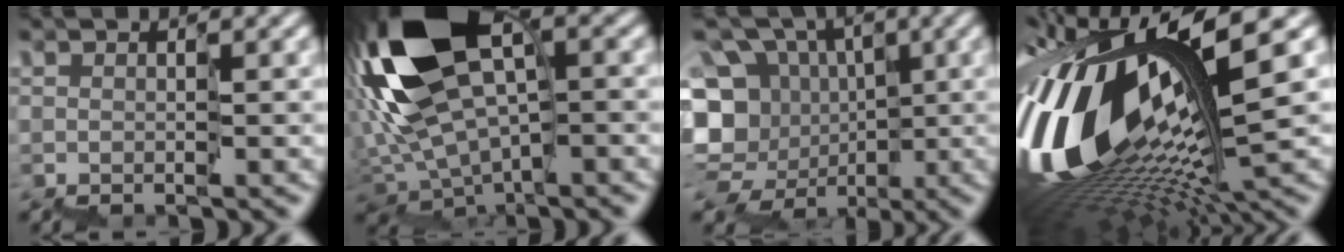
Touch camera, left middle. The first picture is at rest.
{"total": 13.5, "force": [1.4, 7.1, 11.4], "torque": [-0.268, 0.019, 0.029]}
{"total": 10.4, "force": [-1.6, 9.4, 4.2], "torque": [-0.079, 0.014, -0.048]}
{"total": 16.5, "force": [1.5, 5.3, 15.6], "torque": [-0.322, -0.002, 0.040]}